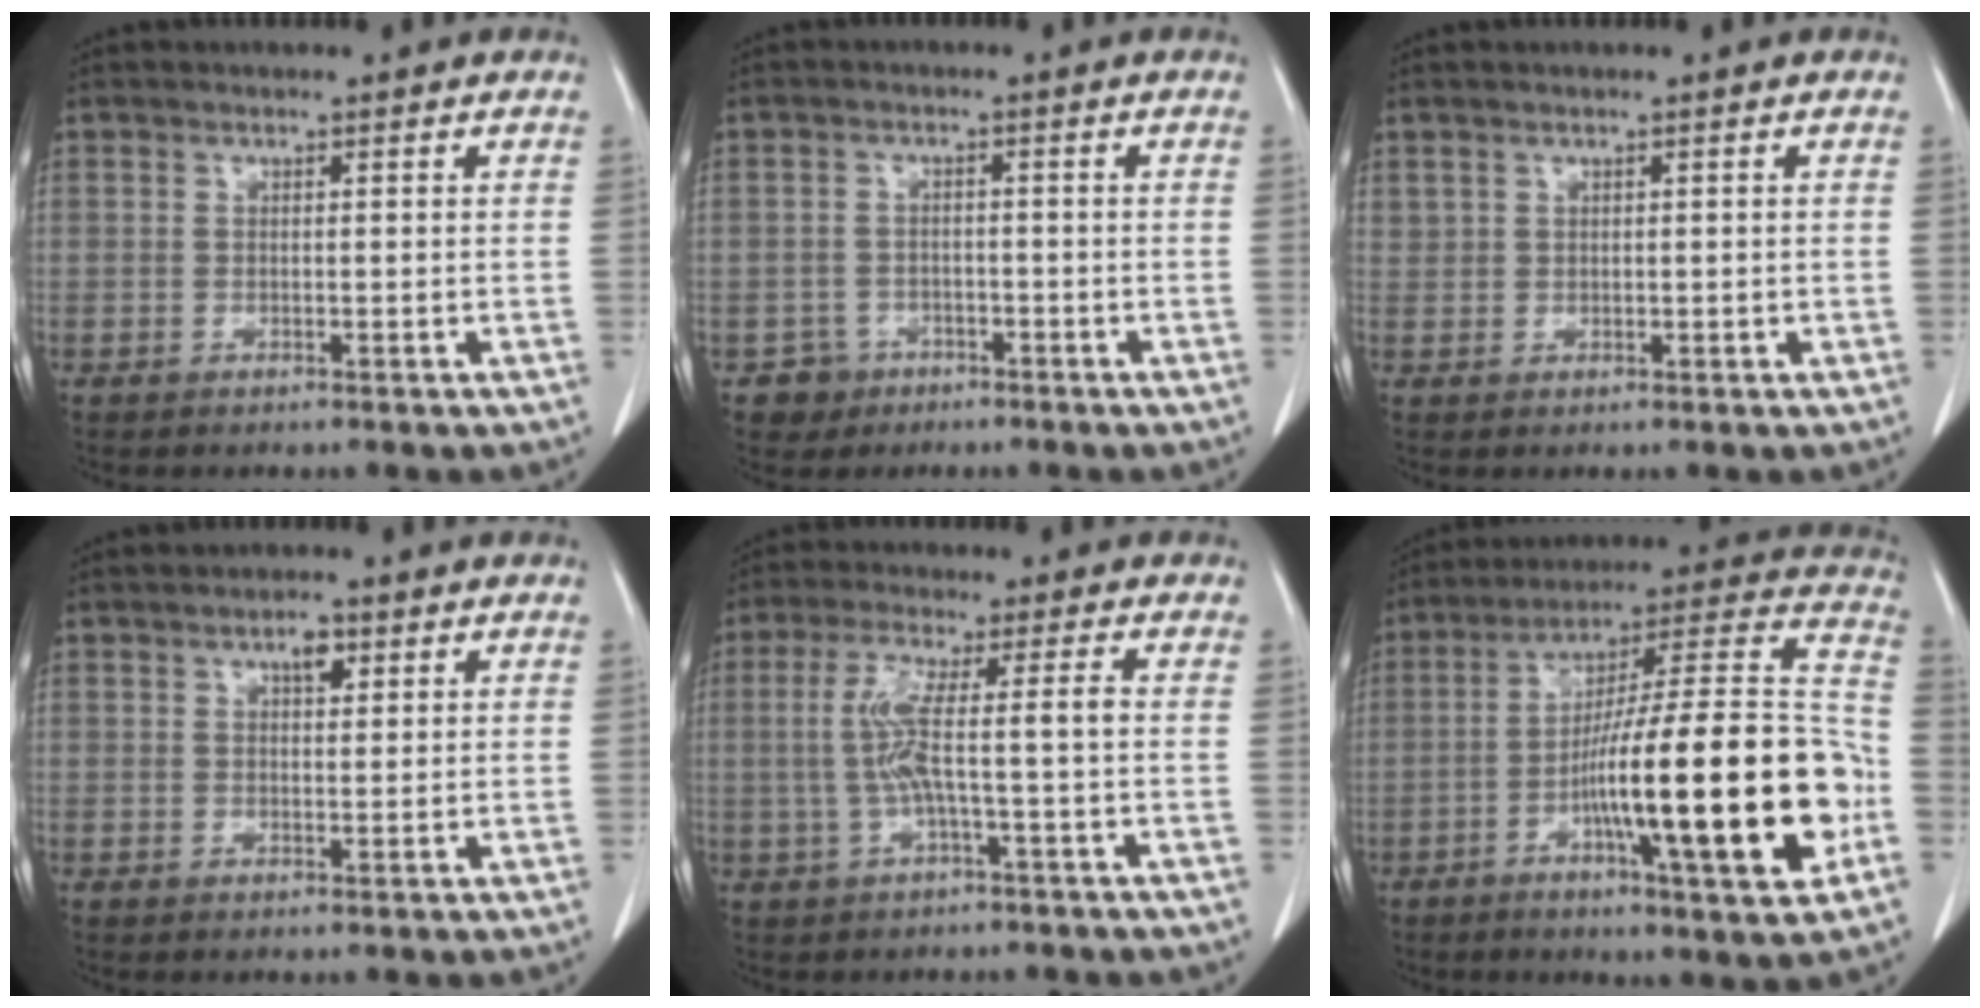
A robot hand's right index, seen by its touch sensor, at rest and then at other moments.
{"total": 3.6, "force": [-1.8, 3.1, -0.3], "torque": [0.010, 0.015, -0.029]}
{"total": 1.2, "force": [0.9, 0.9, 0.2], "torque": [0.003, 0.004, 0.019]}
{"total": 2.5, "force": [1.2, 1.1, 1.9], "torque": [-0.031, 0.002, 0.020]}
{"total": 6.3, "force": [-0.6, 0.0, 6.3], "torque": [-0.134, 0.016, -0.009]}
{"total": 25.1, "force": [-6.9, 1.9, 24.1], "torque": [-0.330, 0.004, -0.111]}